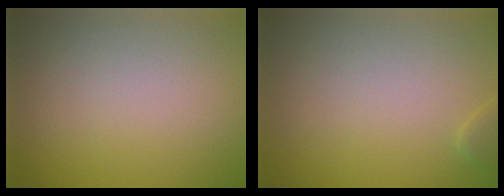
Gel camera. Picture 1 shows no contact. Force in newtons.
{"total": 0.9, "press": 0.9, "slide": 0.0}